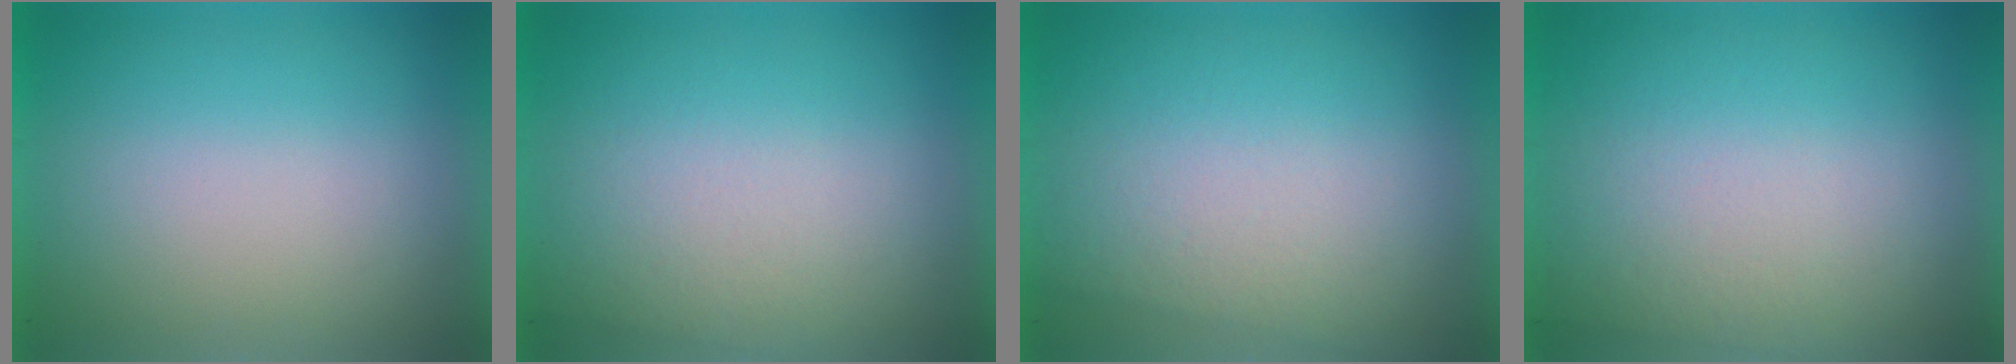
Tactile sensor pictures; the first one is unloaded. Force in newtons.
{"total": 2.4}
{"total": 3.1}
{"total": 2.9}